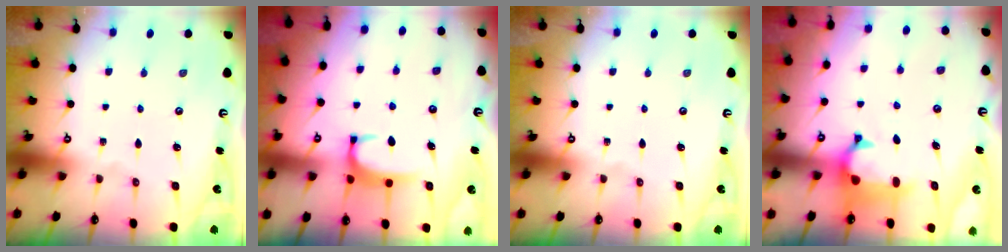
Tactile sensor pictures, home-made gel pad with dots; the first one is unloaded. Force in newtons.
{"total": 2.0, "press": 1.9, "slide": 0.6}
{"total": 0.0}
{"total": 1.2, "press": 0.6, "slide": 1.0}